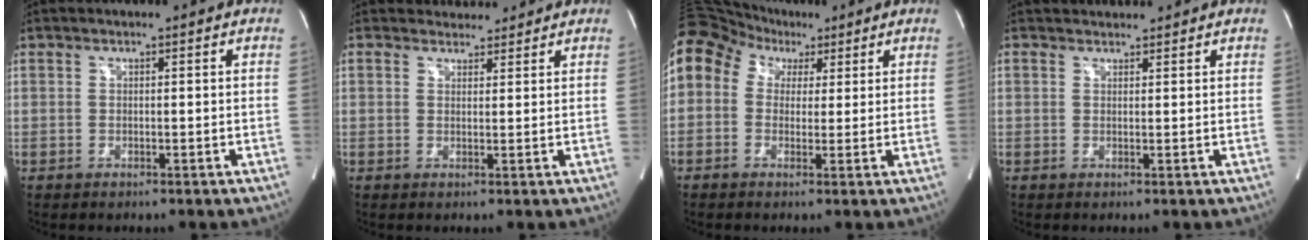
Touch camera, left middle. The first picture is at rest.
{"total": 4.3, "force": [4.0, 1.4, 0.2], "torque": [-0.001, 0.015, 0.056]}
{"total": 9.1, "force": [3.7, 7.7, 3.4], "torque": [-0.076, 0.058, 0.063]}
{"total": 3.1, "force": [3.0, 0.6, 0.4], "torque": [-0.007, 0.029, 0.050]}